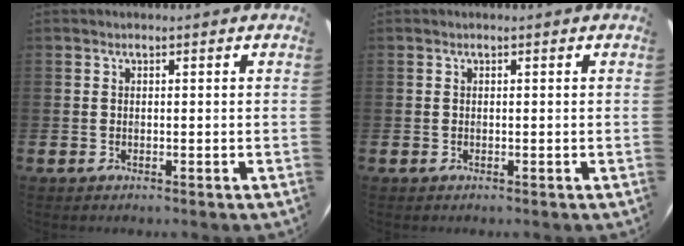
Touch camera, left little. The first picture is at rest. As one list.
[{"total": 0.0}]